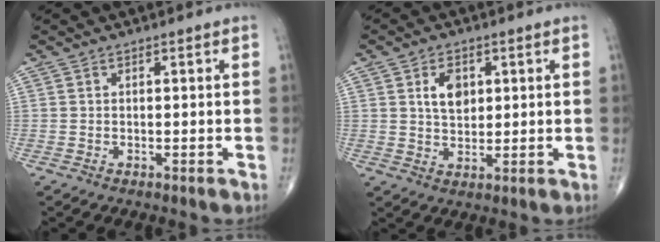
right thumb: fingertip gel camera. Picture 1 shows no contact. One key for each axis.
{"total": 5.7, "fx": 1.8, "fy": 3.8, "fz": 3.9, "tx": -0.047, "ty": -0.009, "tz": 0.031}